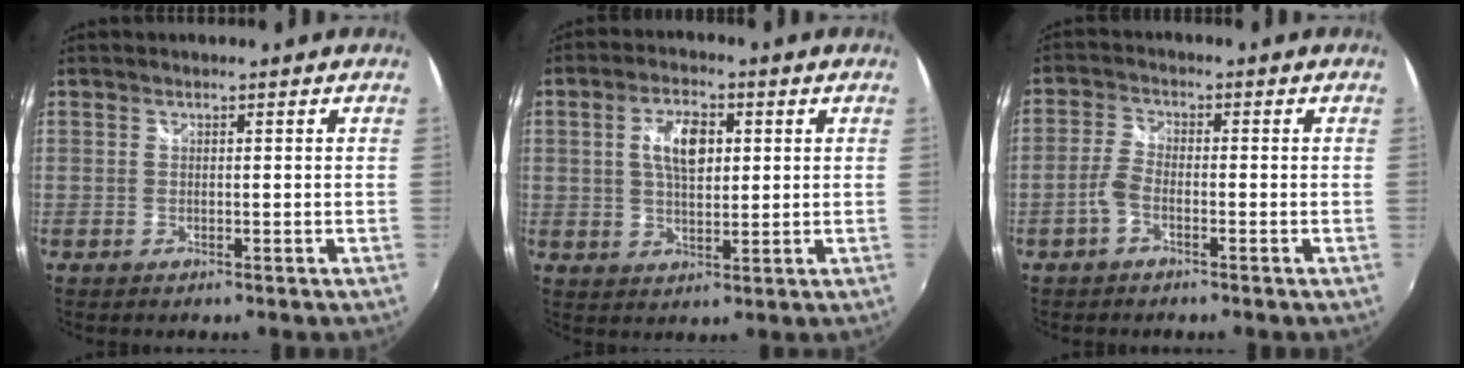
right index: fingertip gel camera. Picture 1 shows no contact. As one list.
[{"total": 7.1, "force": [1.5, 3.6, 6.0], "torque": [-0.108, 0.010, 0.027]}, {"total": 3.3, "force": [-1.8, 1.3, 2.4], "torque": [-0.062, 0.006, -0.038]}]